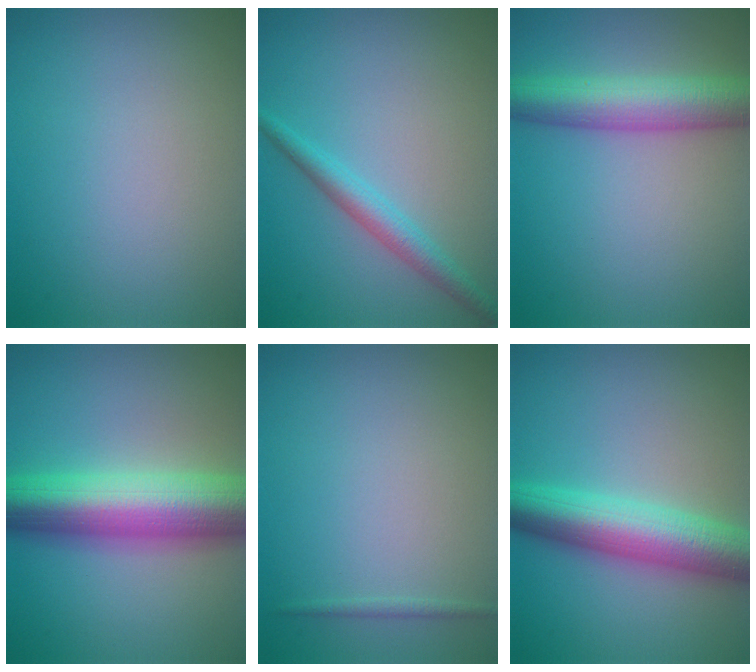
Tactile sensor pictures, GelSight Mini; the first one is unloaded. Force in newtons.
{"total": 2.7, "press": 2.7, "slide": 0.0}
{"total": 6.5, "press": 6.5, "slide": 0.2}
{"total": 10.3, "press": 10.3, "slide": 0.2}
{"total": 0.5, "press": 0.5, "slide": 0.1}
{"total": 7.4, "press": 7.4, "slide": 0.0}